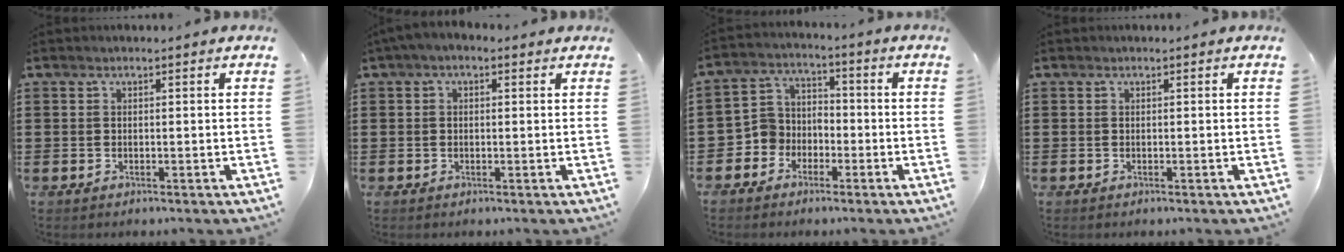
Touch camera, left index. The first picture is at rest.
{"total": 1.5, "force": [-0.1, 1.0, 1.1], "torque": [-0.023, 0.007, -0.003]}
{"total": 5.1, "force": [-3.1, 4.0, 0.2], "torque": [-0.033, 0.005, -0.069]}
{"total": 0.0}